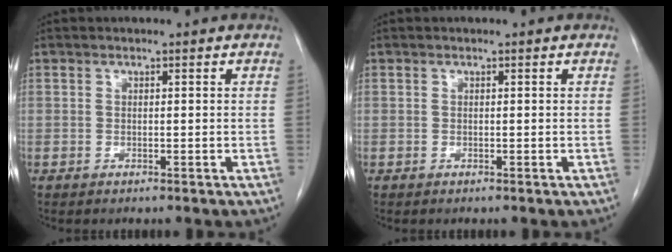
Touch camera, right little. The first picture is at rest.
{"total": 0.0}